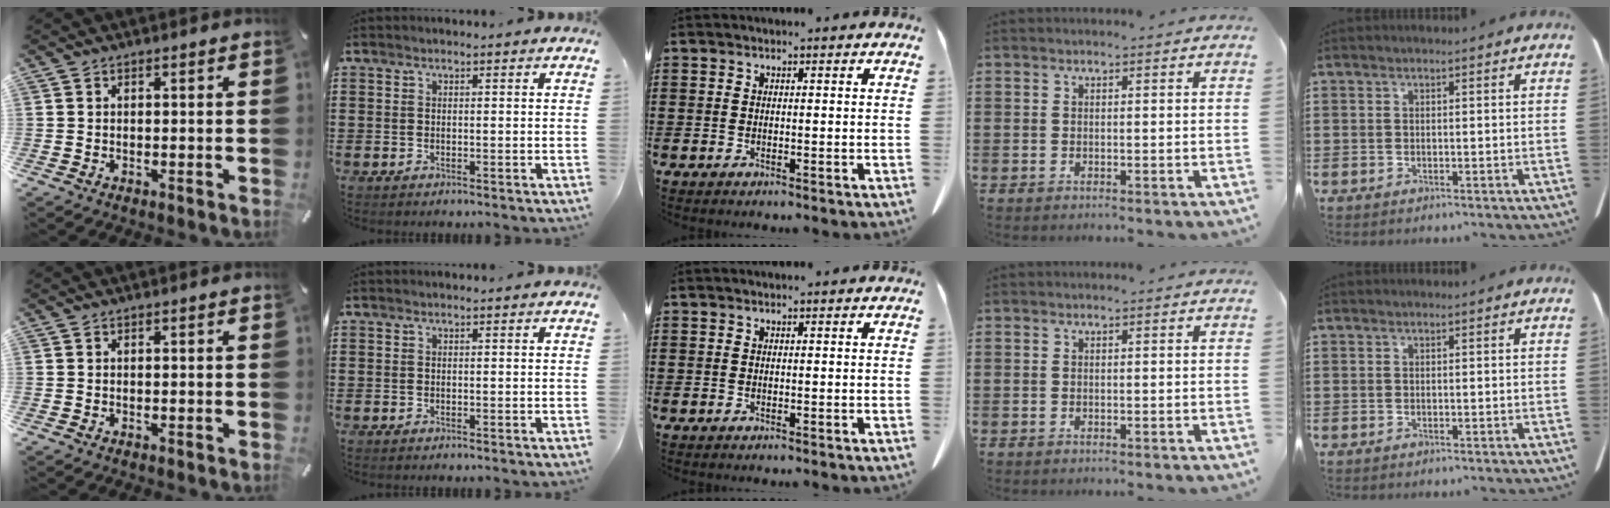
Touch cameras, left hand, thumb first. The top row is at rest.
{}